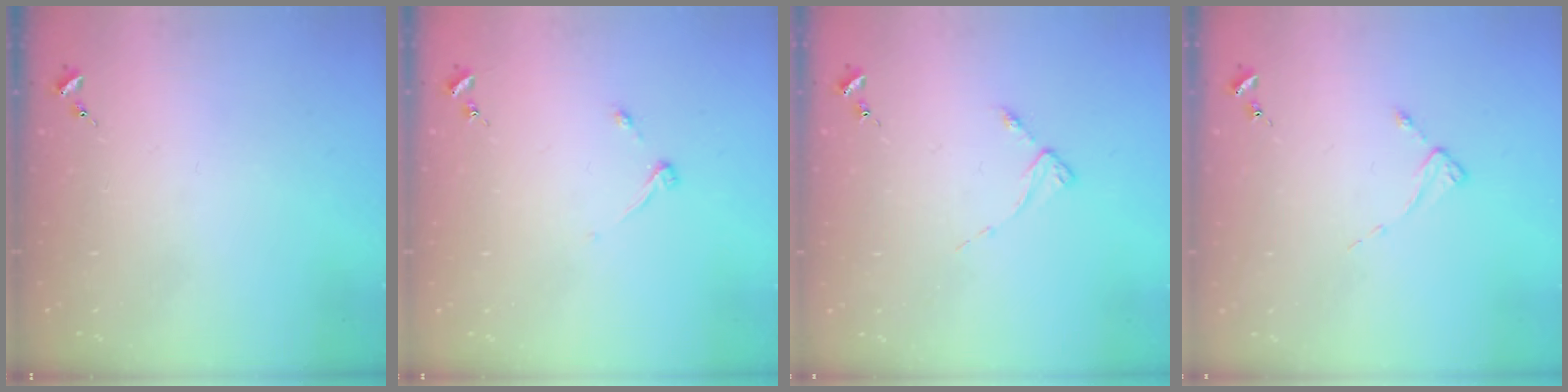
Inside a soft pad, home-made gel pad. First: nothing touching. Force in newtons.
{"total": 3.9, "press": 3.8, "slide": 0.6}
{"total": 2.9, "press": 2.8, "slide": 0.4}
{"total": 1.9, "press": 1.8, "slide": 0.3}